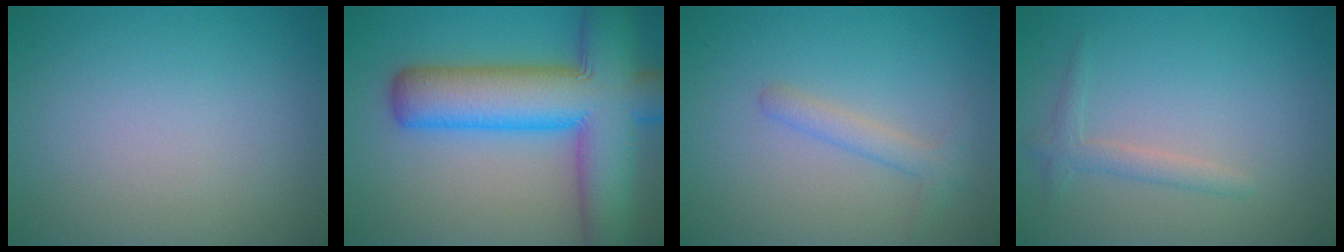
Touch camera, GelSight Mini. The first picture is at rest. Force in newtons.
{"total": 12.8, "press": 12.8, "slide": 0.5}
{"total": 1.8, "press": 1.8, "slide": 0.0}
{"total": 1.6, "press": 1.6, "slide": 0.1}